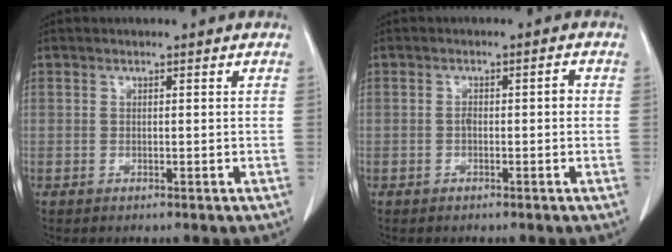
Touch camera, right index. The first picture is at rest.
{"total": 2.2, "force": [-0.5, 0.7, 2.0], "torque": [-0.032, 0.005, -0.006]}